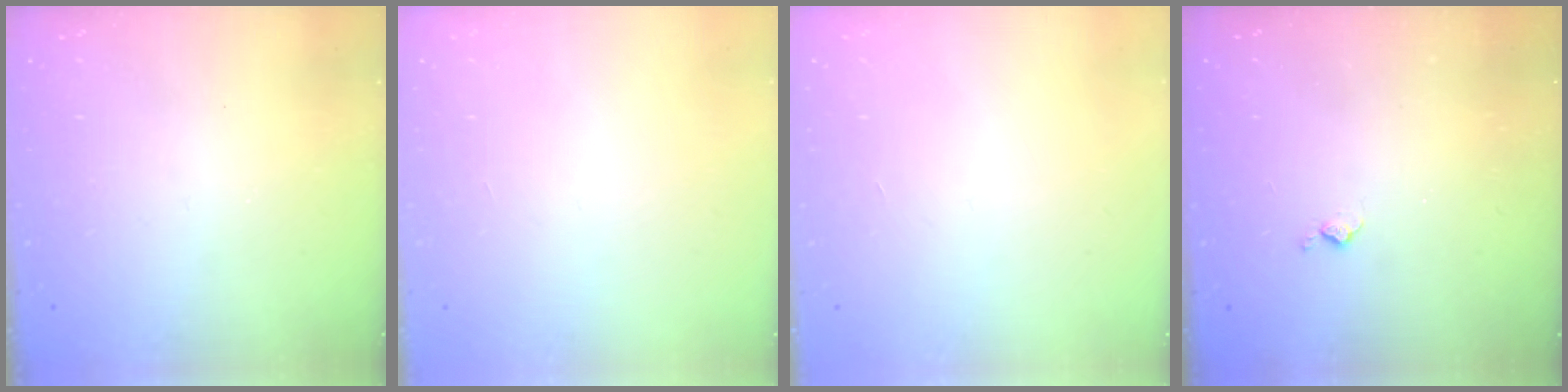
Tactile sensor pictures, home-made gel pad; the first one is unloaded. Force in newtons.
{"total": 0.0}
{"total": 0.0}
{"total": 3.6, "press": 3.6, "slide": 0.5}